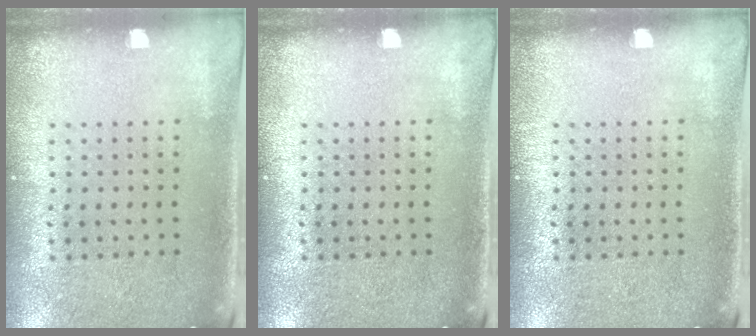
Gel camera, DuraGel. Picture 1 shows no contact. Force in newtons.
{"total": 0.0}
{"total": 0.0}